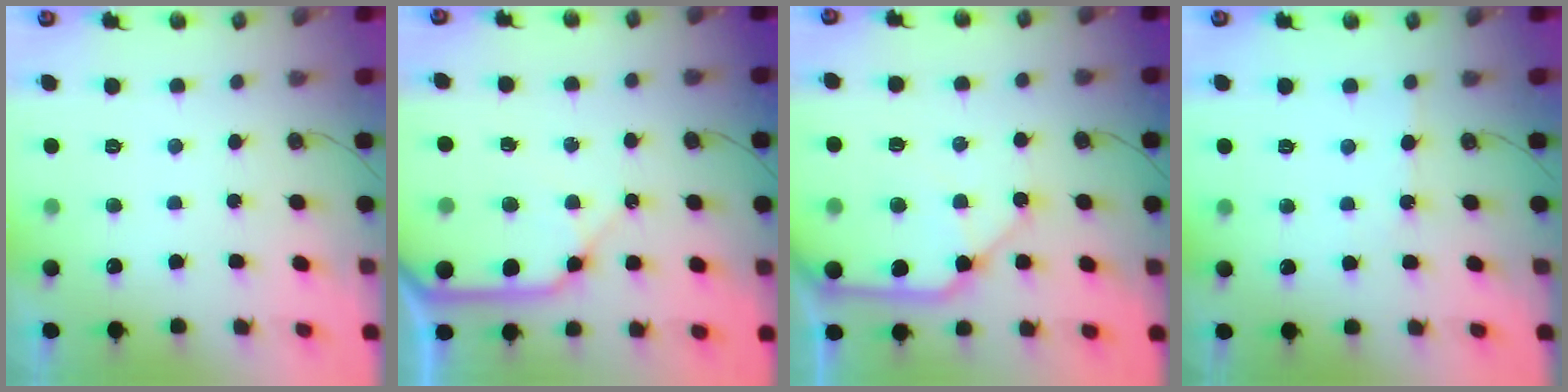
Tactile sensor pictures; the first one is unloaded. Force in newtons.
{"total": 13.2, "press": 13.1, "slide": 1.6}
{"total": 13.6, "press": 13.4, "slide": 2.2}
{"total": 2.5, "press": 2.4, "slide": 0.5}